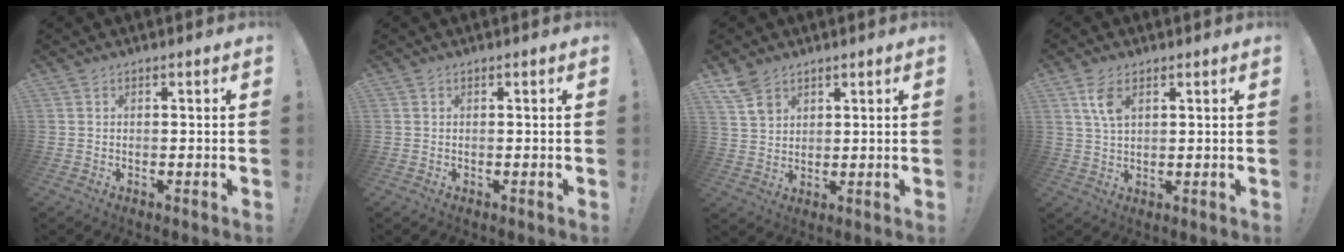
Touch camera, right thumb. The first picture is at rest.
{"total": 0.0}
{"total": 6.8, "force": [4.7, 4.0, 2.8], "torque": [-0.046, -0.024, 0.092]}
{"total": 5.9, "force": [2.7, 2.8, 4.4], "torque": [-0.086, -0.009, 0.047]}